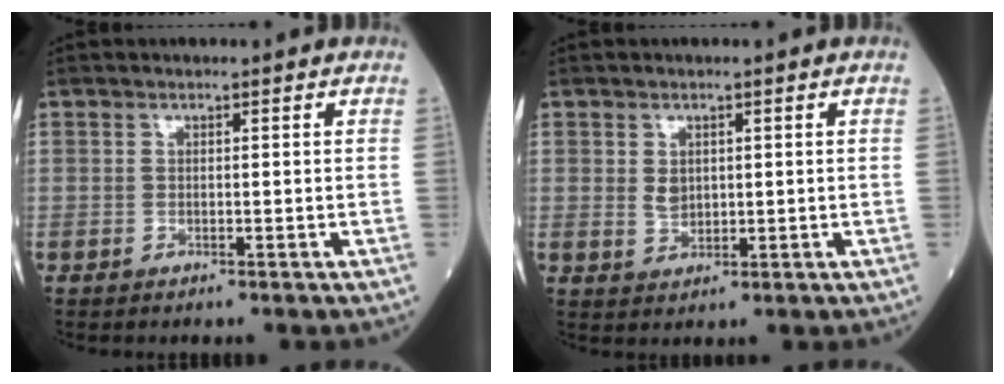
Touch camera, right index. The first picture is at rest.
{"total": 2.2, "force": [0.6, 1.6, 1.4], "torque": [-0.027, -0.002, 0.016]}